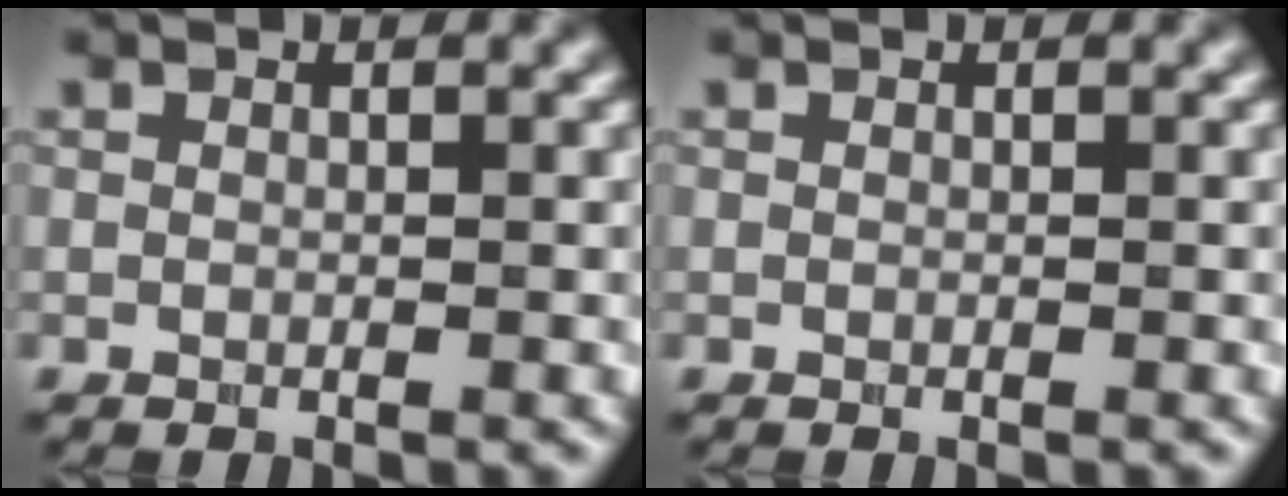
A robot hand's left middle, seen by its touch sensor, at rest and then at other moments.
{"total": 0.0}